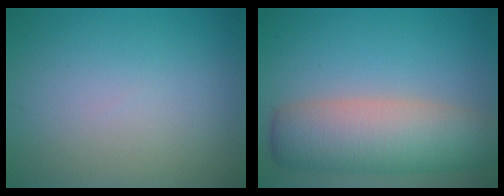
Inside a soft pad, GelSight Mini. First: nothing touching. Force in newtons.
{"total": 8.1, "press": 8.1, "slide": 0.4}